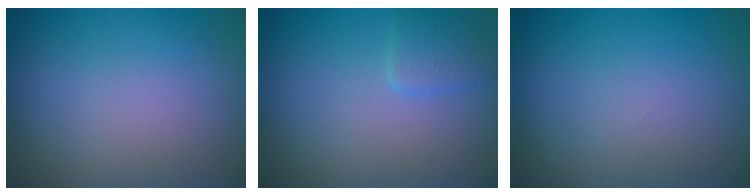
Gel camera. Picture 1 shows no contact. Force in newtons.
{"total": 1.4, "press": 1.4, "slide": 0.0}
{"total": 0.0}